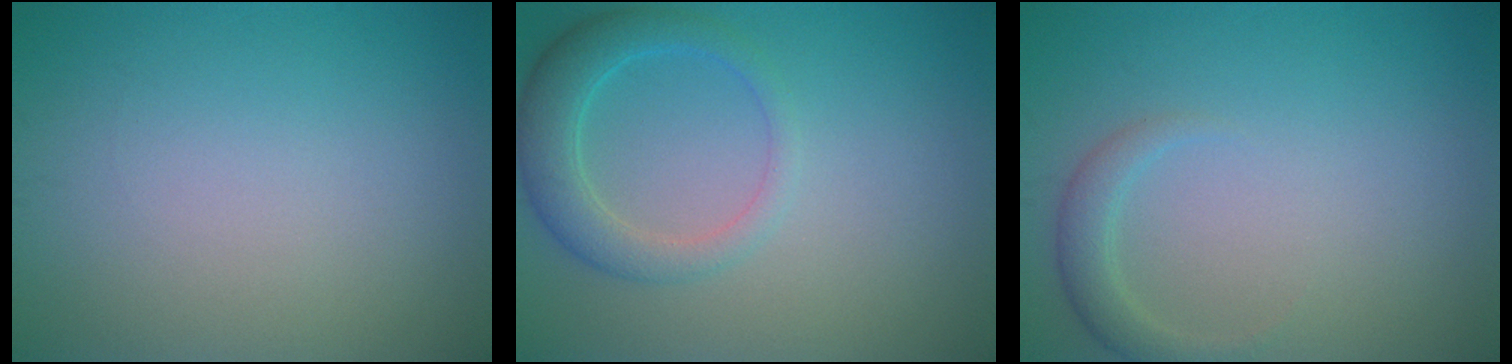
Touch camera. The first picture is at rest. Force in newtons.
{"total": 3.7, "press": 3.7, "slide": 0.4}
{"total": 1.9, "press": 1.9, "slide": 0.1}